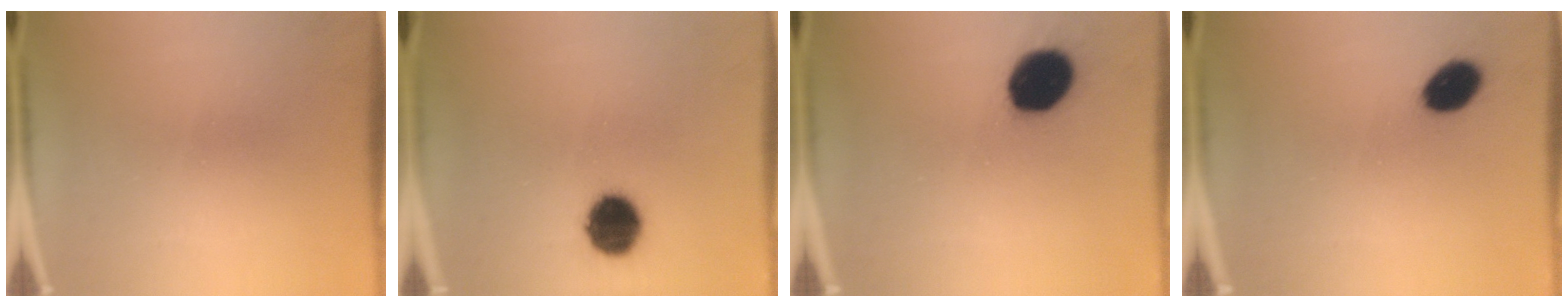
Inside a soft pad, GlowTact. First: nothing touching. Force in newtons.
{"total": 10.7}
{"total": 15.0}
{"total": 7.7}